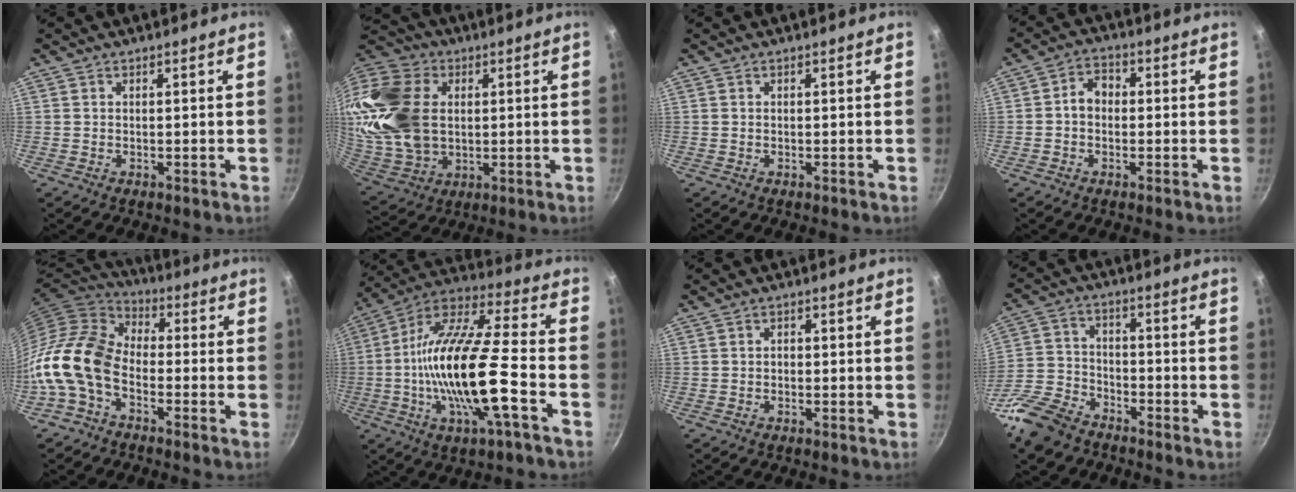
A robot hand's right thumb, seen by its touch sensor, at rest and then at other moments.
{"total": 25.4, "force": [3.9, 18.2, 17.2], "torque": [-0.361, 0.004, 0.082]}
{"total": 0.0}
{"total": 4.4, "force": [-0.4, 3.4, 2.7], "torque": [-0.028, 0.017, -0.018]}
{"total": 13.9, "force": [-4.7, 8.8, 9.6], "torque": [-0.169, 0.051, -0.120]}
{"total": 21.2, "force": [-5.0, 5.2, 19.9], "torque": [-0.367, 0.028, -0.105]}
{"total": 1.1, "force": [-0.3, 0.8, 0.6], "torque": [-0.011, 0.006, -0.005]}
{"total": 12.6, "force": [-9.1, 6.7, 5.4], "torque": [-0.106, 0.056, -0.194]}